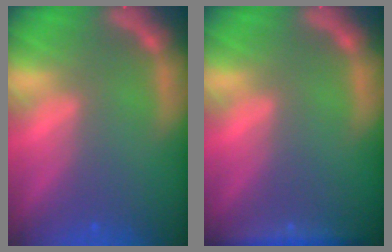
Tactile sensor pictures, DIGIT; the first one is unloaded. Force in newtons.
{"total": 2.9}